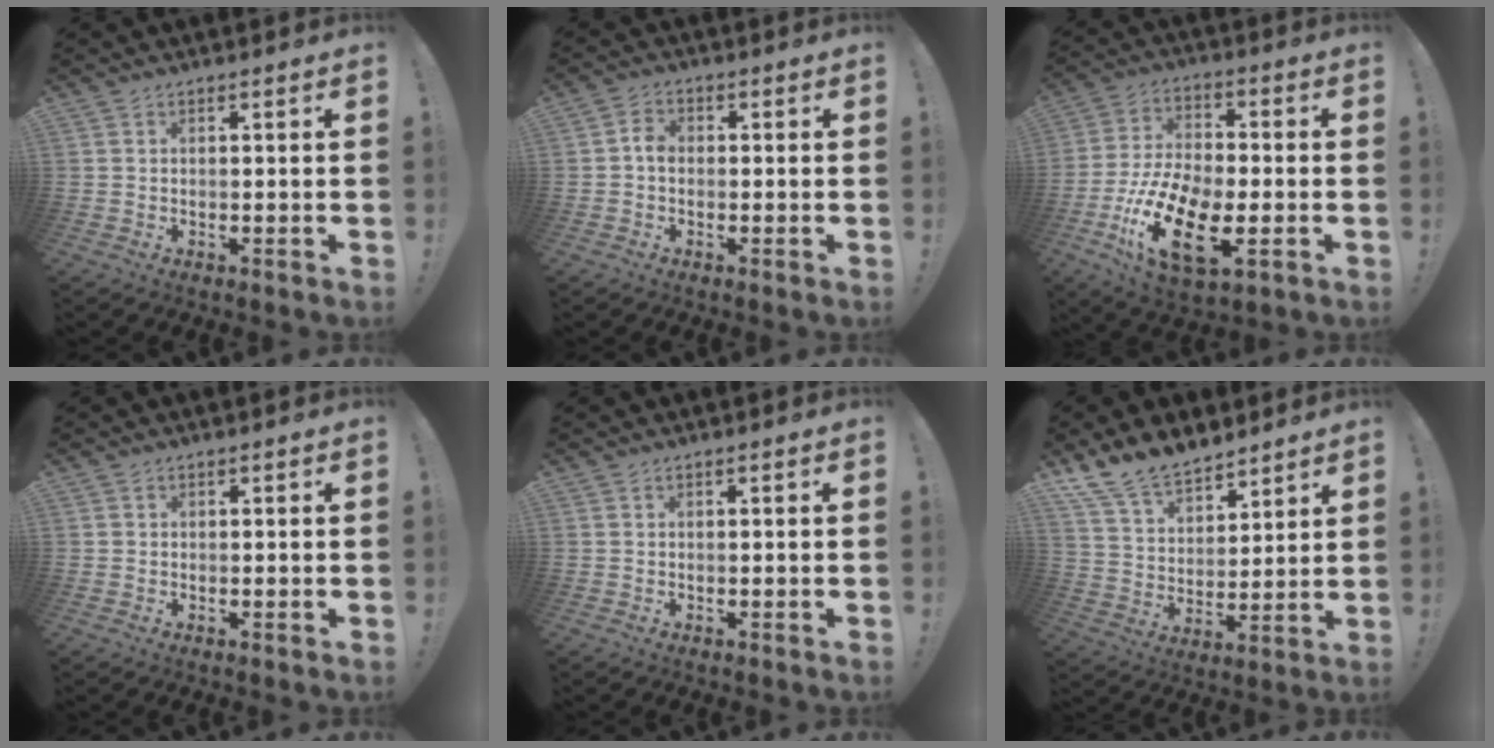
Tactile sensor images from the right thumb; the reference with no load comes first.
{"total": 3.3, "force": [-0.8, 2.4, 2.2], "torque": [-0.035, 0.012, -0.017]}
{"total": 20.1, "force": [-7.8, 9.9, 15.7], "torque": [-0.306, 0.041, -0.125]}
{"total": 0.6, "force": [0.3, 0.5, 0.0], "torque": [0.000, 0.001, 0.006]}
{"total": 0.0}
{"total": 13.1, "force": [11.1, 5.8, 3.8], "torque": [-0.083, -0.082, 0.213]}